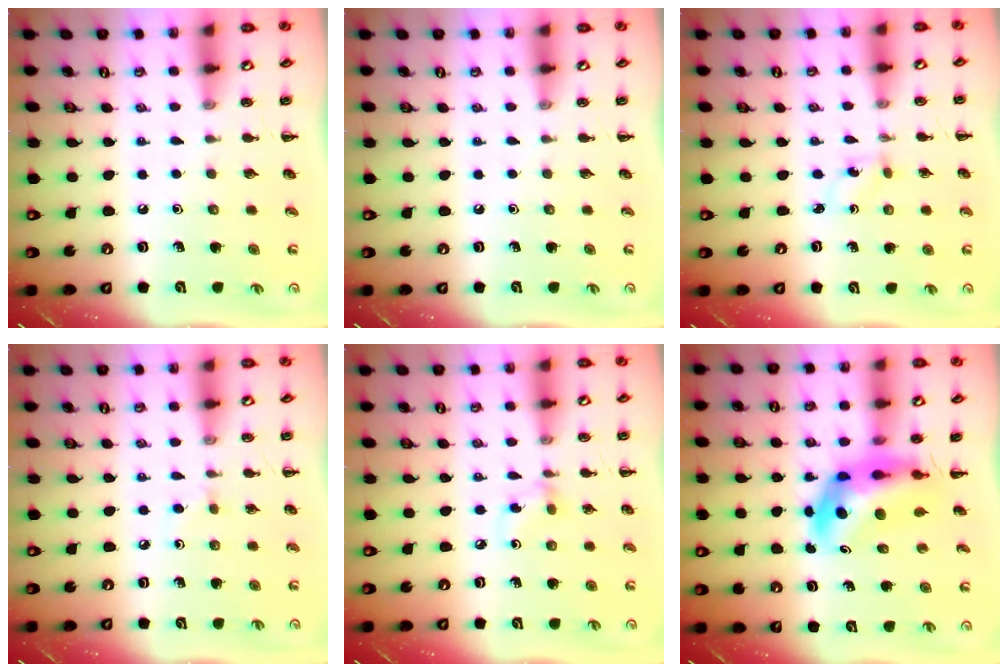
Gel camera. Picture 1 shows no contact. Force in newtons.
{"total": 0.0}
{"total": 1.5, "press": 1.4, "slide": 0.6}
{"total": 3.3, "press": 3.0, "slide": 1.4}
{"total": 3.6, "press": 3.4, "slide": 1.4}
{"total": 9.4, "press": 8.9, "slide": 3.1}